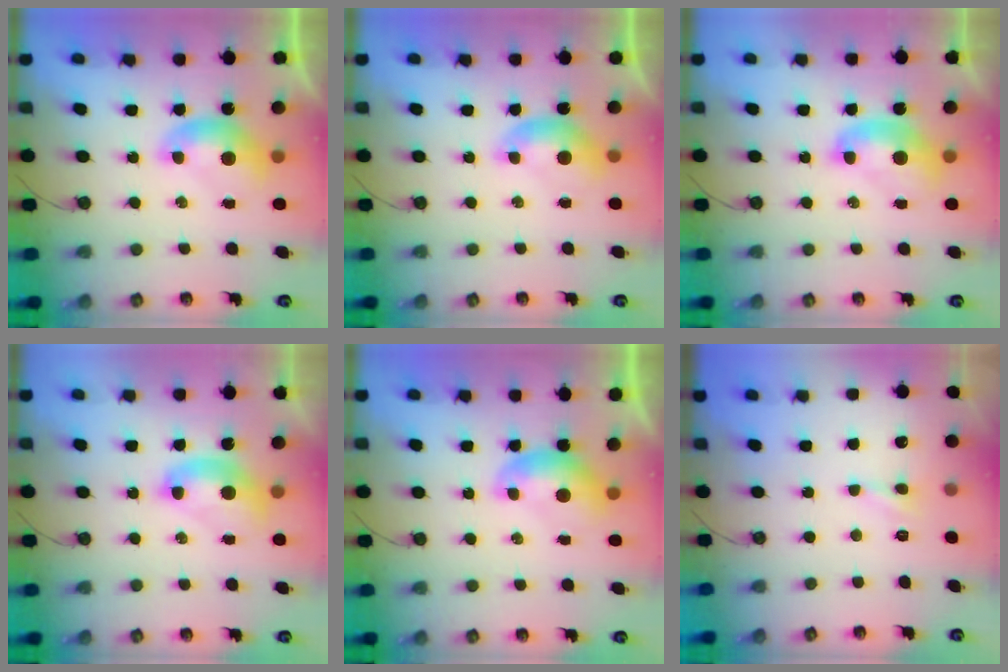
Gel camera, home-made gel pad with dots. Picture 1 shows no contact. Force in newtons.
{"total": 0.7, "press": 0.6, "slide": 0.3}
{"total": 2.0, "press": 2.0, "slide": 0.0}
{"total": 2.7, "press": 2.7, "slide": 0.1}
{"total": 1.1, "press": 1.0, "slide": 0.3}
{"total": 1.2, "press": 1.1, "slide": 0.5}